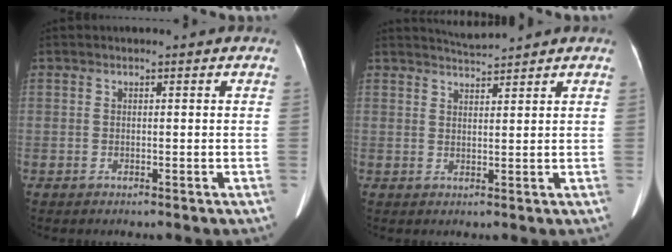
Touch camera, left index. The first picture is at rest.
{"total": 2.8, "force": [2.7, -0.6, -0.4], "torque": [0.002, 0.005, 0.054]}